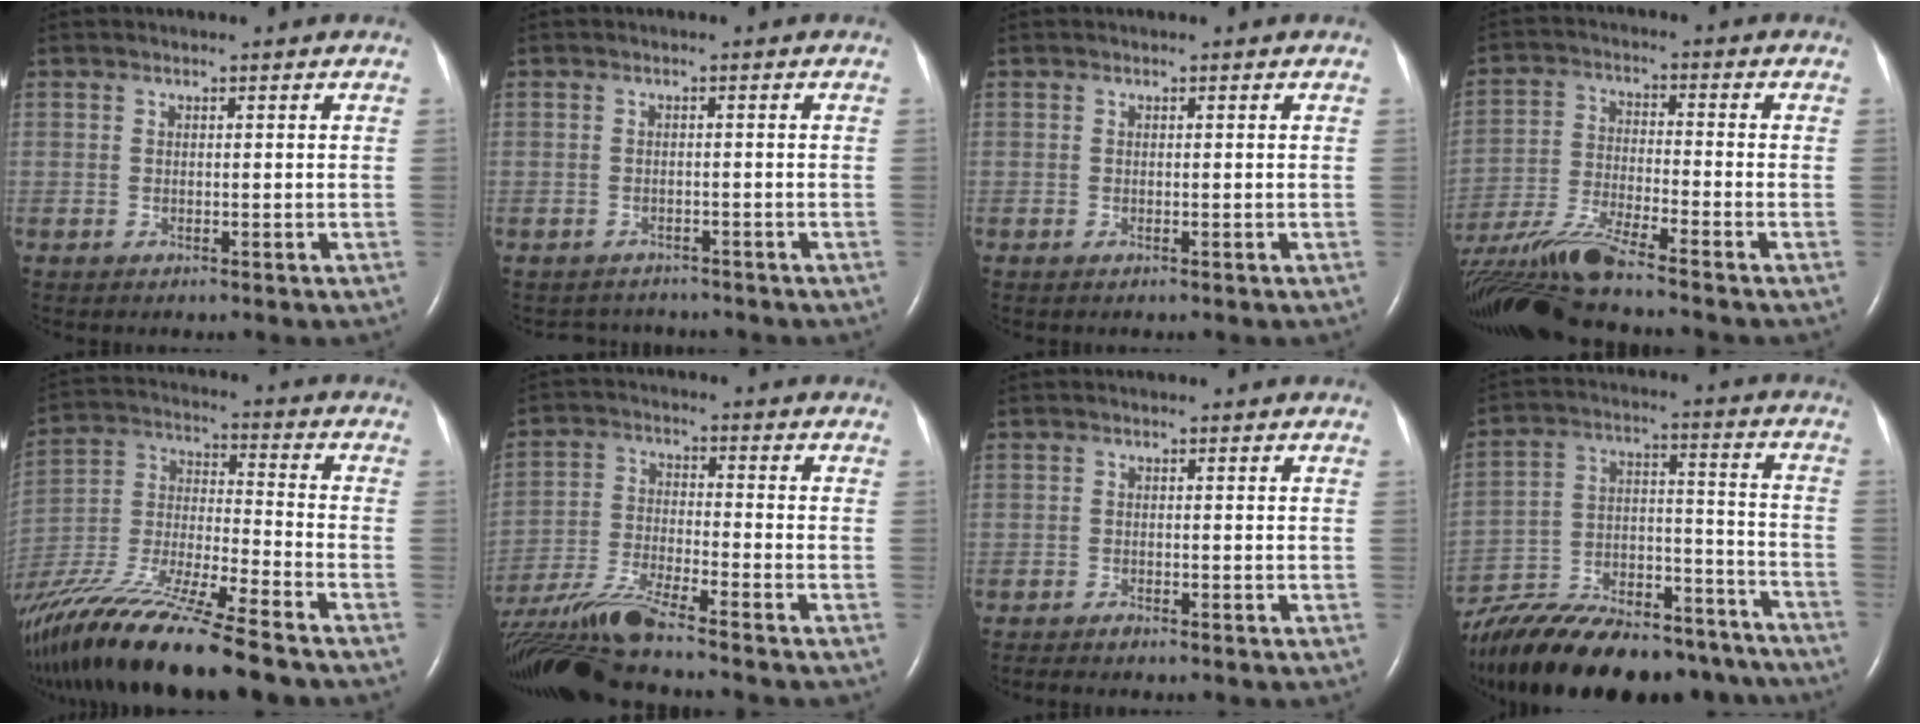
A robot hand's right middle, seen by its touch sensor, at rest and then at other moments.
{"total": 2.9, "force": [-2.8, 0.8, -0.3], "torque": [0.004, -0.001, -0.040]}
{"total": 0.0}
{"total": 12.7, "force": [-11.1, -1.3, 6.1], "torque": [-0.124, -0.018, -0.204]}
{"total": 22.4, "force": [-18.2, 0.8, 13.1], "torque": [-0.281, -0.051, -0.337]}
{"total": 13.9, "force": [-12.1, -0.8, 6.7], "torque": [-0.140, -0.019, -0.218]}
{"total": 1.3, "force": [-1.1, 0.0, 0.5], "torque": [-0.016, -0.004, -0.019]}
{"total": 30.8, "force": [-26.4, 8.5, 13.3], "torque": [-0.219, -0.017, -0.392]}